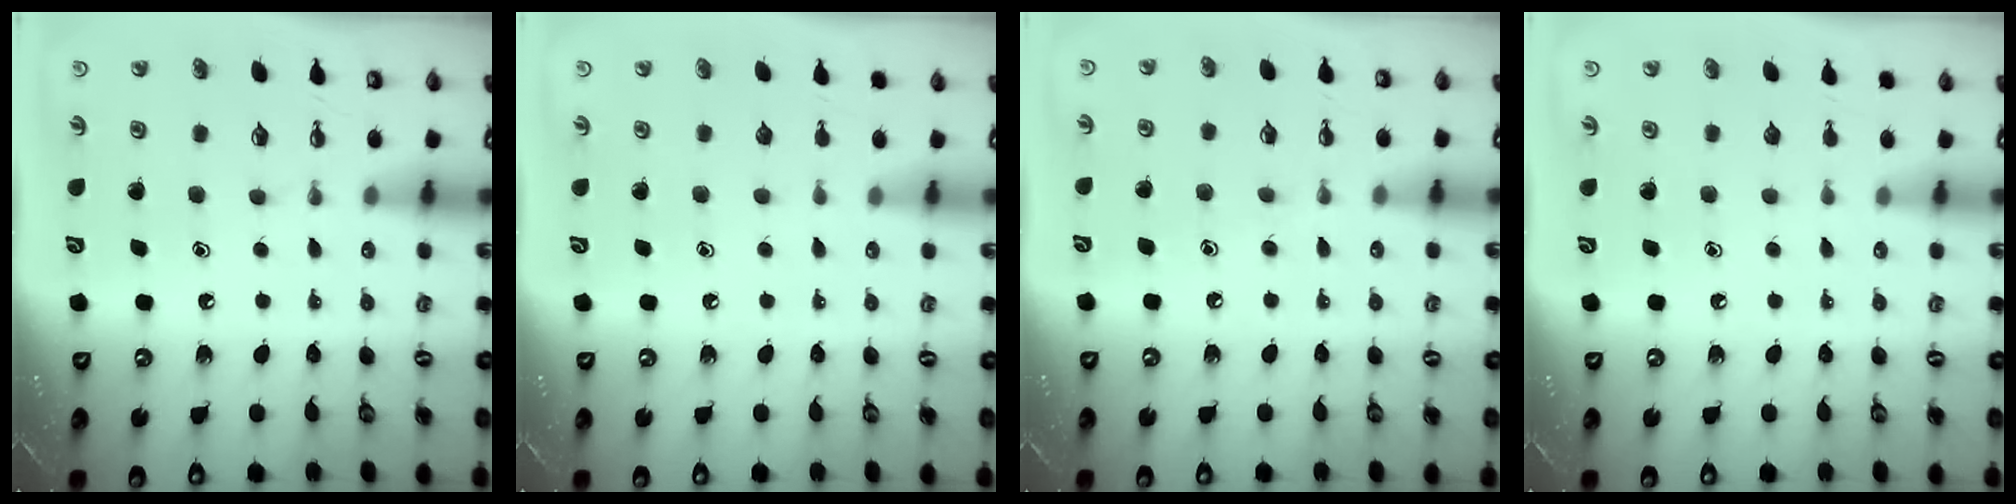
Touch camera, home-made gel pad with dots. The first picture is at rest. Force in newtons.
{"total": 0.0}
{"total": 5.4, "press": 5.4, "slide": 0.6}
{"total": 0.0}